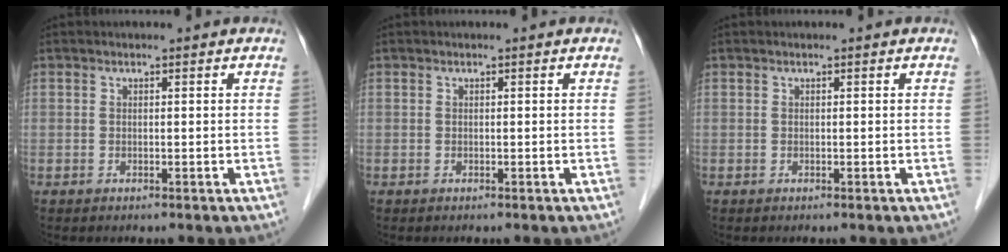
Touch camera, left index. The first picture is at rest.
{"total": 0.0}
{"total": 0.0}